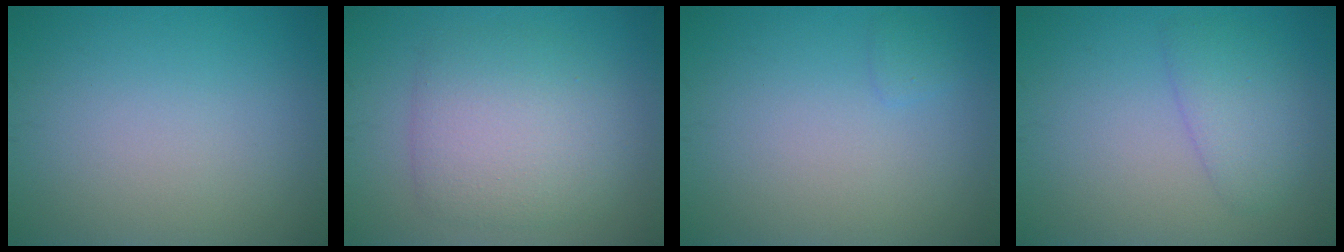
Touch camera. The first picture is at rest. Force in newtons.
{"total": 5.3, "press": 5.3, "slide": 0.3}
{"total": 0.7, "press": 0.7, "slide": 0.1}
{"total": 2.7, "press": 2.7, "slide": 0.3}